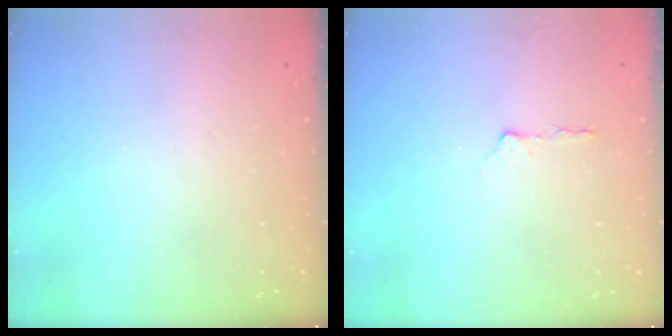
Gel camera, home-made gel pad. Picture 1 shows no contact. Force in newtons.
{"total": 3.1, "press": 3.0, "slide": 0.9}